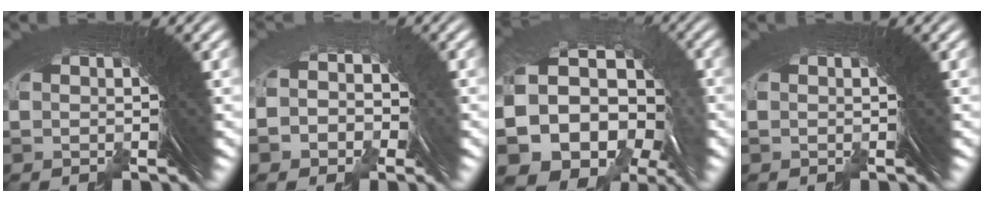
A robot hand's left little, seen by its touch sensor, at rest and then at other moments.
{"total": 3.3, "force": [-1.0, 2.7, 1.7], "torque": [-0.038, -0.003, -0.022]}
{"total": 18.4, "force": [-3.4, 14.7, 10.6], "torque": [-0.244, -0.063, -0.048]}
{"total": 0.0}